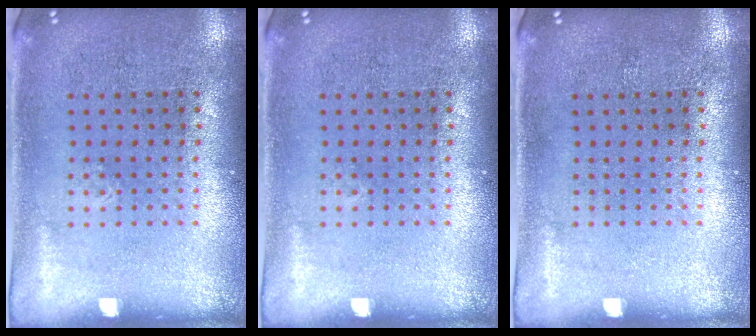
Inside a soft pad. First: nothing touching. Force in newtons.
{"total": 0.0}
{"total": 0.0}